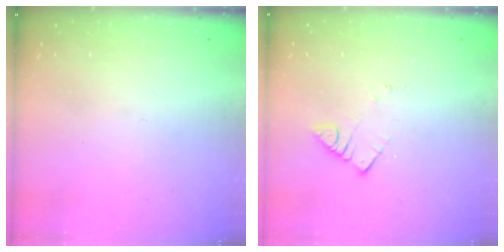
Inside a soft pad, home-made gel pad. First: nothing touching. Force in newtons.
{"total": 2.8, "press": 2.7, "slide": 0.3}